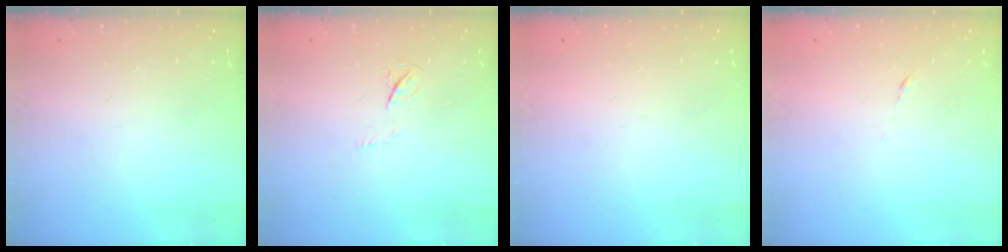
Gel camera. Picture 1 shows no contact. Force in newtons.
{"total": 3.3, "press": 3.2, "slide": 0.5}
{"total": 1.5, "press": 1.5, "slide": 0.1}
{"total": 3.9, "press": 3.8, "slide": 0.9}